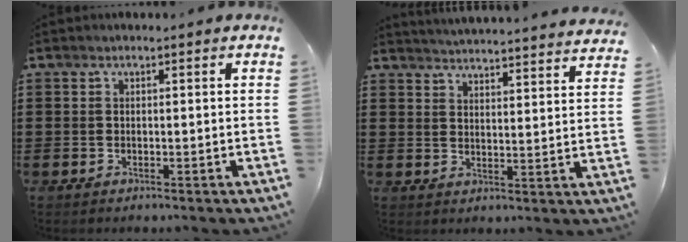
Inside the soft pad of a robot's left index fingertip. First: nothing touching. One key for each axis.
{"total": 4.2, "fx": 4.1, "fy": -0.9, "fz": -0.1, "tx": -0.015, "ty": -0.032, "tz": 0.069}